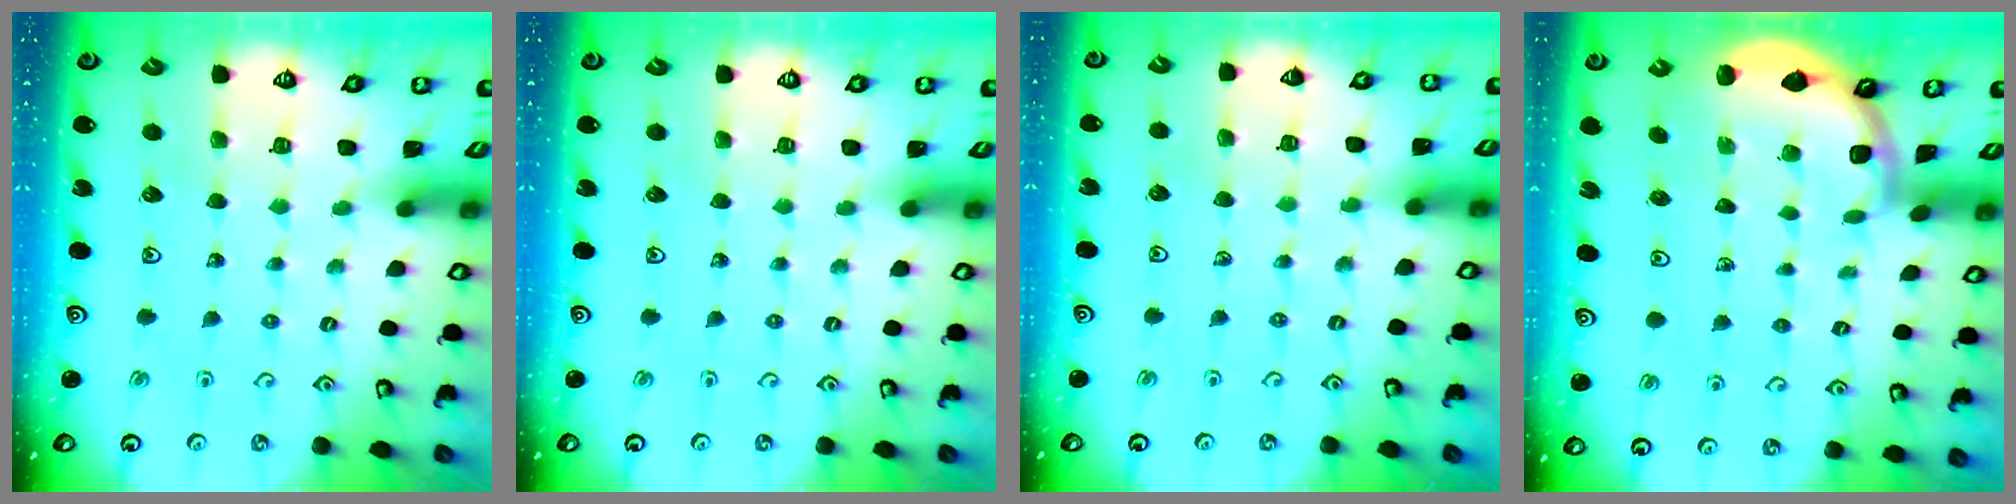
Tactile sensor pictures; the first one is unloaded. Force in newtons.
{"total": 0.0}
{"total": 4.0, "press": 3.9, "slide": 0.9}
{"total": 1.9, "press": 1.9, "slide": 0.0}